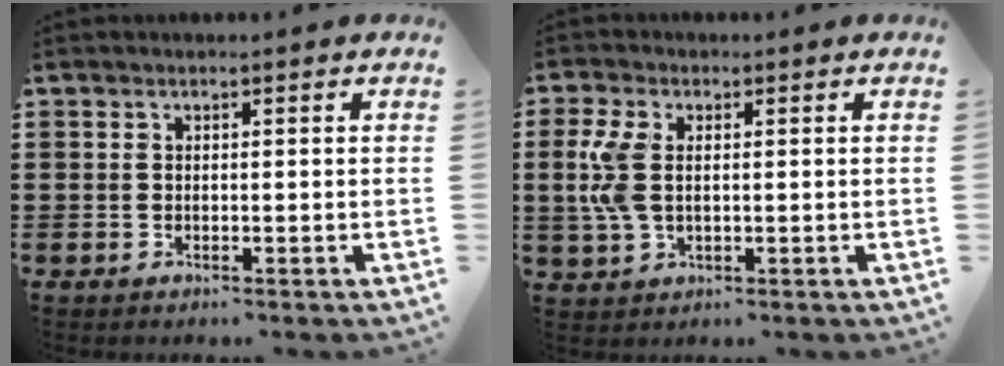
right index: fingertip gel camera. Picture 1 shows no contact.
{"total": 6.4, "force": [0.4, 3.6, 5.3], "torque": [-0.140, -0.001, -0.002]}